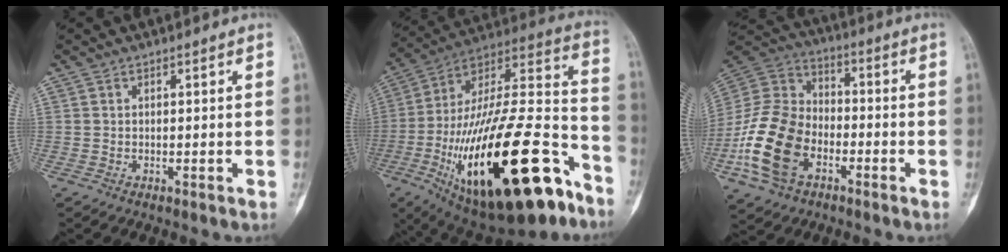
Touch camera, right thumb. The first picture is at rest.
{"total": 39.9, "force": [-17.3, 15.1, 32.6], "torque": [-0.536, 0.060, -0.270]}
{"total": 17.9, "force": [-6.5, 11.9, 11.6], "torque": [-0.222, 0.039, -0.129]}